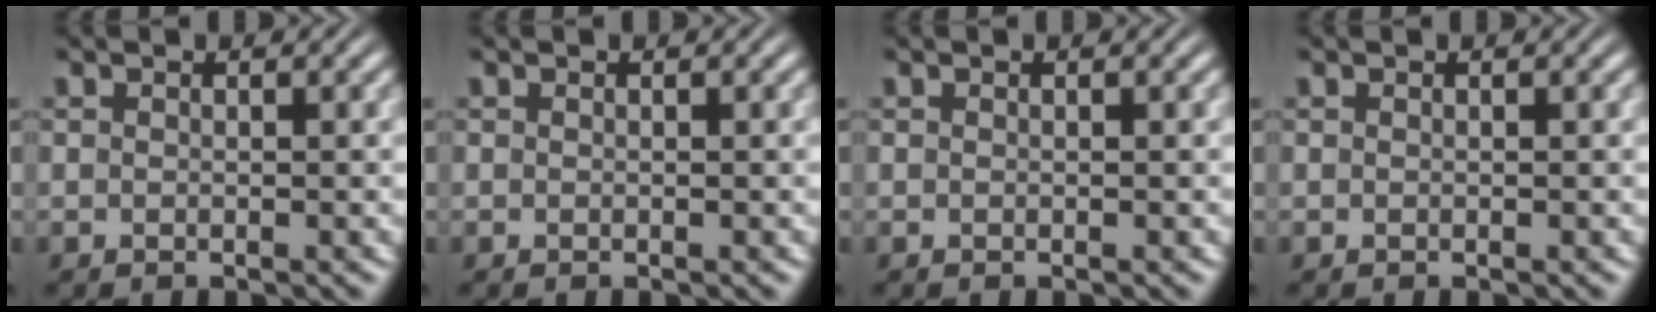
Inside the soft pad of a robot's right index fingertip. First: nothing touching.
{"total": 0.0}
{"total": 0.0}
{"total": 0.0}